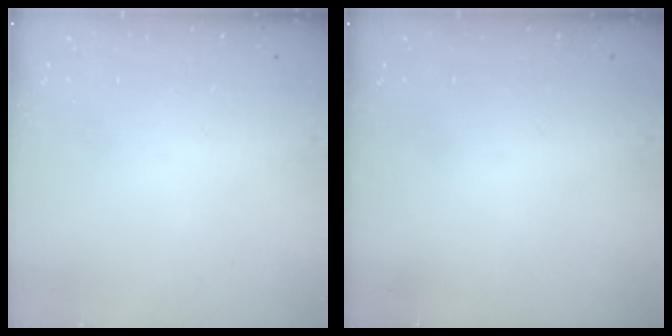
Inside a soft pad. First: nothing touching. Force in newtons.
{"total": 0.0}